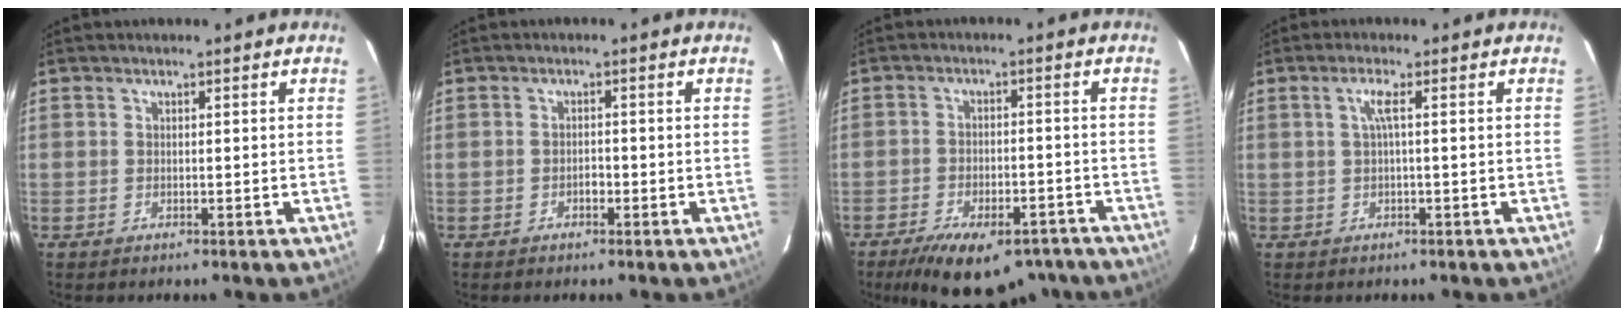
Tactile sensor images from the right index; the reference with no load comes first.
{"total": 1.1, "force": [-0.6, 0.7, 0.6], "torque": [-0.009, 0.004, -0.009]}
{"total": 17.4, "force": [-12.8, 7.4, 9.1], "torque": [-0.174, -0.012, -0.174]}
{"total": 2.3, "force": [0.2, -0.3, 2.3], "torque": [-0.042, 0.003, 0.003]}